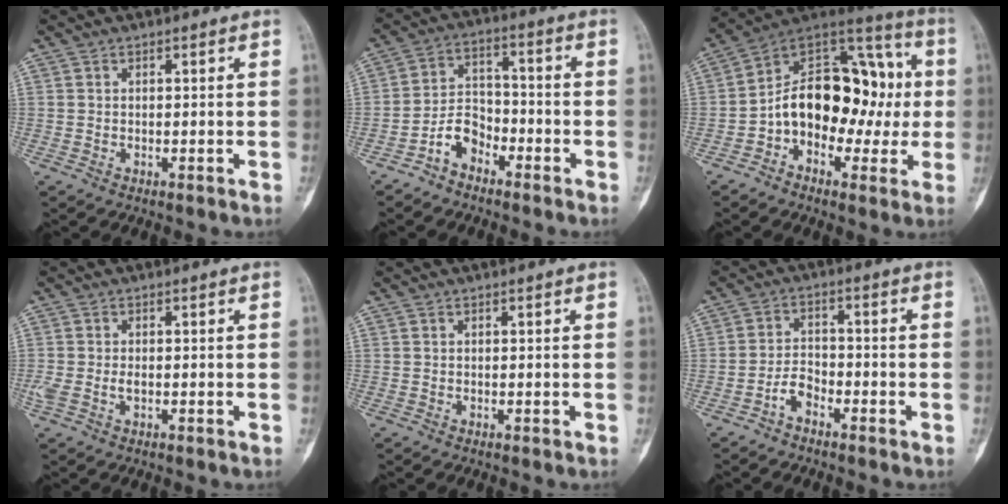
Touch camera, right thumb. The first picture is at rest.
{"total": 6.4, "force": [-4.2, 4.1, 2.6], "torque": [-0.037, 0.045, -0.088]}
{"total": 20.4, "force": [-1.4, 13.7, 15.1], "torque": [-0.186, 0.060, -0.027]}
{"total": 2.4, "force": [-0.4, 1.3, 2.0], "torque": [-0.055, 0.008, -0.006]}
{"total": 0.0}
{"total": 3.5, "force": [-2.6, 1.8, 1.6], "torque": [-0.023, 0.026, -0.054]}